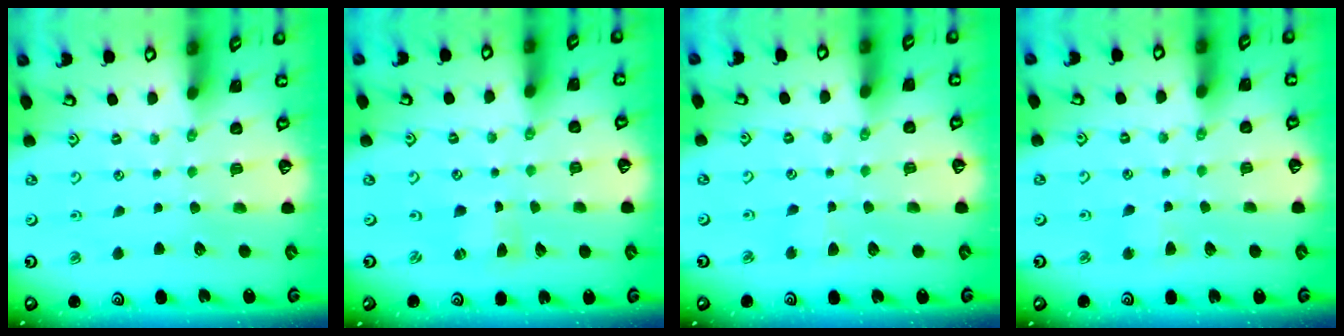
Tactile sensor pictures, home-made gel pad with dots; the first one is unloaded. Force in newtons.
{"total": 0.0}
{"total": 2.7, "press": 2.6, "slide": 0.4}
{"total": 2.0, "press": 2.0, "slide": 0.4}